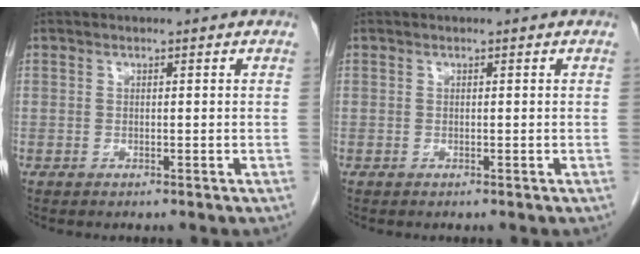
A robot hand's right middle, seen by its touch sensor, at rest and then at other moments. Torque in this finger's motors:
{"motor_torque": [-0.15, -0.06, -0.01, -0.01]}